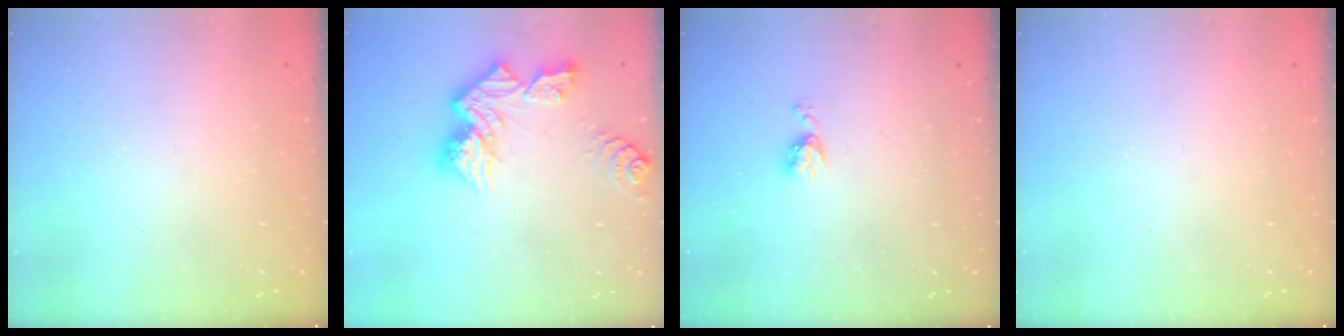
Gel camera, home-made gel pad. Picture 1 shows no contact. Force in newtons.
{"total": 12.6, "press": 12.6, "slide": 1.3}
{"total": 4.9, "press": 4.9, "slide": 0.6}
{"total": 0.0}